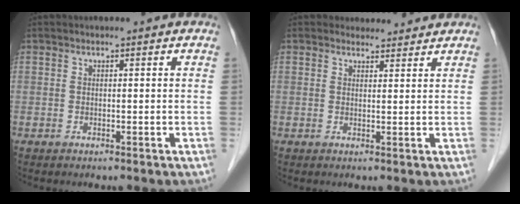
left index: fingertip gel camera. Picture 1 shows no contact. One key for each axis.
{"total": 2.8, "fx": 2.6, "fy": 0.9, "fz": -0.2, "tx": 0.000, "ty": 0.004, "tz": 0.036}